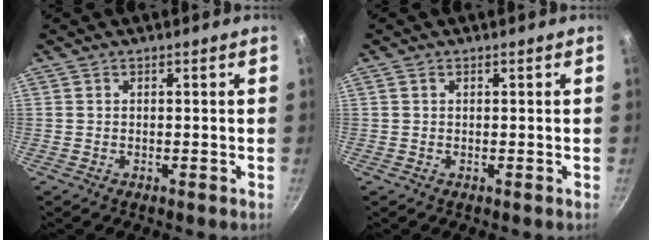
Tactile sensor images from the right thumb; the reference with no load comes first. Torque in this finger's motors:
{"motor_torque": [0.29, 0.02, -0.29, 0.28, 0.04]}